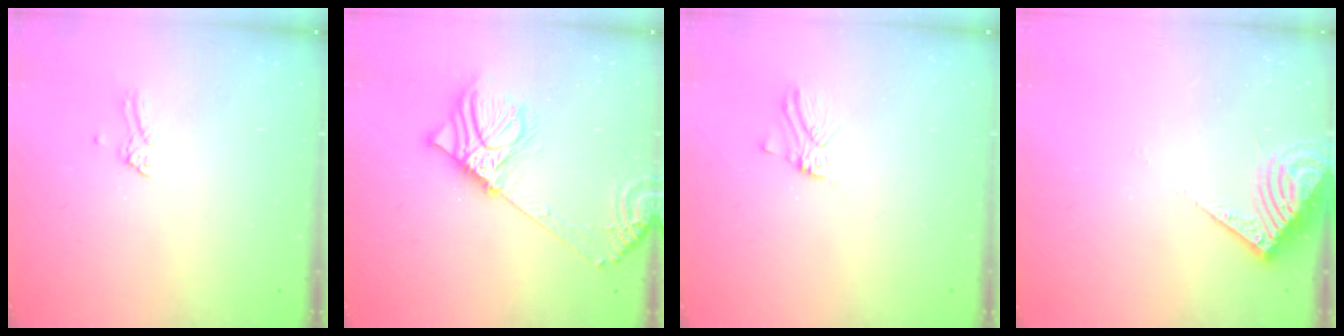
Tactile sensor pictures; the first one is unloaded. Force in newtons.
{"total": 15.9, "press": 15.5, "slide": 3.5}
{"total": 1.4, "press": 1.4, "slide": 0.1}
{"total": 7.6, "press": 7.5, "slide": 1.1}